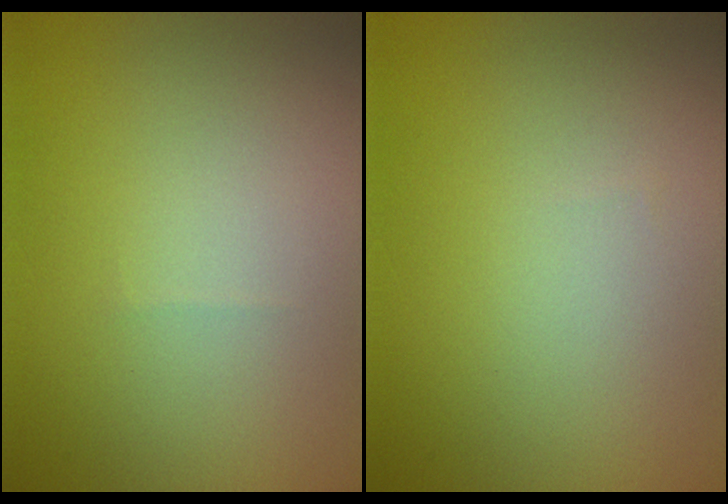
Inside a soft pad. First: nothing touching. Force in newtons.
{"total": 0.0}